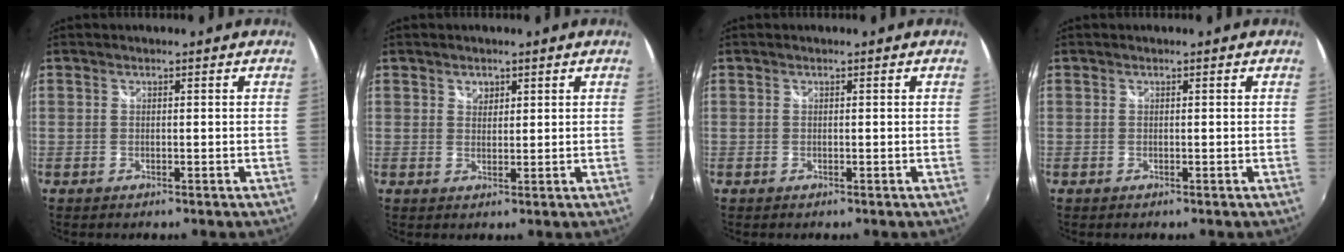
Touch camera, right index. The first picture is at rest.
{"total": 1.9, "force": [1.1, 1.5, 0.6], "torque": [-0.004, 0.004, 0.018]}
{"total": 0.0}
{"total": 0.0}